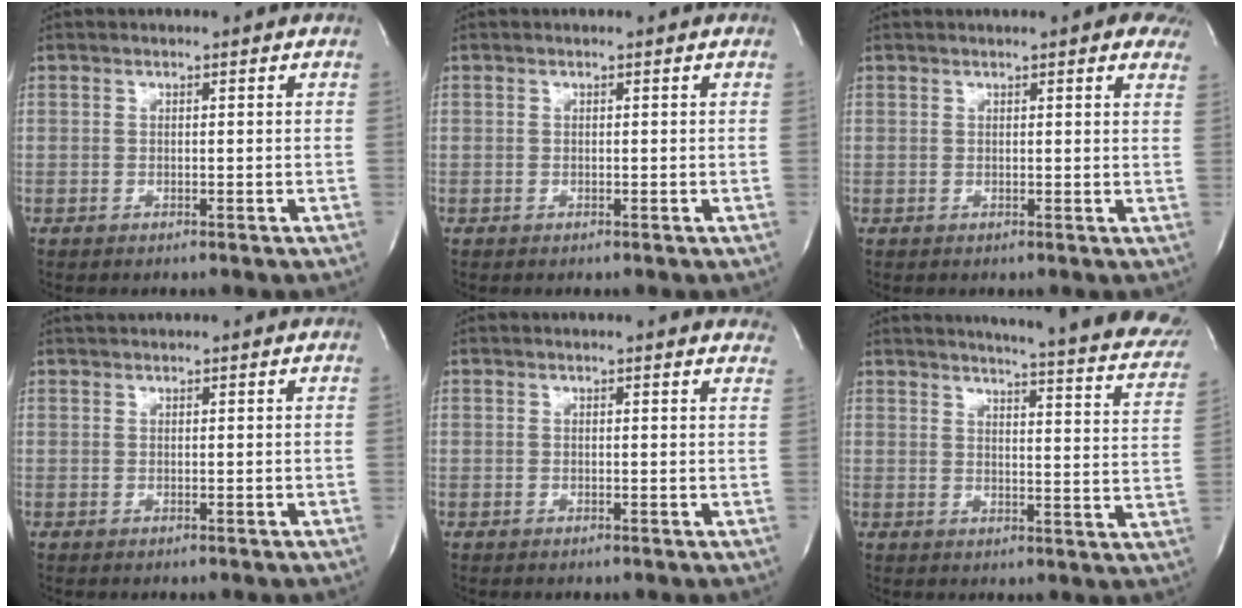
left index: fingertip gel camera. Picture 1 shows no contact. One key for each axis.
{"total": 0.0}
{"total": 9.3, "fx": 7.5, "fy": 2.1, "fz": 5.0, "tx": -0.057, "ty": 0.010, "tz": 0.071}
{"total": 2.0, "fx": 1.9, "fy": 0.3, "fz": 0.5, "tx": -0.010, "ty": 0.025, "tz": 0.035}
{"total": 9.0, "fx": 8.5, "fy": 1.9, "fz": 2.2, "tx": -0.010, "ty": 0.004, "tz": 0.073}
{"total": 22.6, "fx": 20.0, "fy": 2.4, "fz": 10.4, "tx": -0.134, "ty": -0.075, "tz": 0.213}